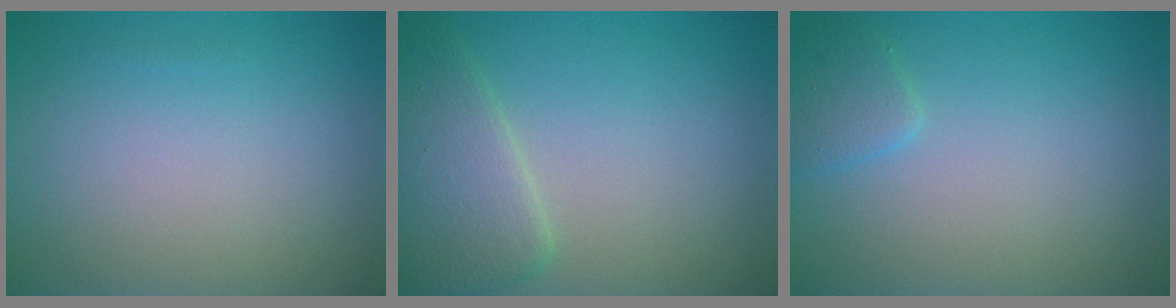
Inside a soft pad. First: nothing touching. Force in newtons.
{"total": 4.4, "press": 4.4, "slide": 0.1}
{"total": 1.5, "press": 1.5, "slide": 0.1}